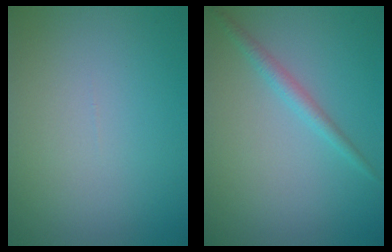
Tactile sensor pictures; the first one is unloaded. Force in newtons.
{"total": 1.7, "press": 1.7, "slide": 0.1}